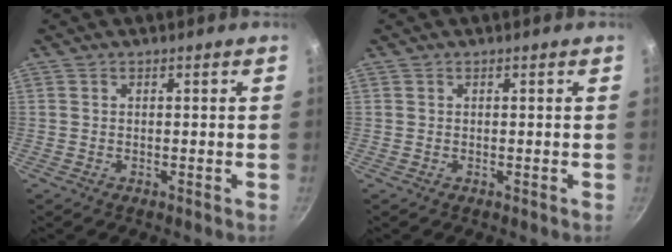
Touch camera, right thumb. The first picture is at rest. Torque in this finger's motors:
{"motor_torque": [0.06, -0.14, -0.39, 0.30, -0.03]}